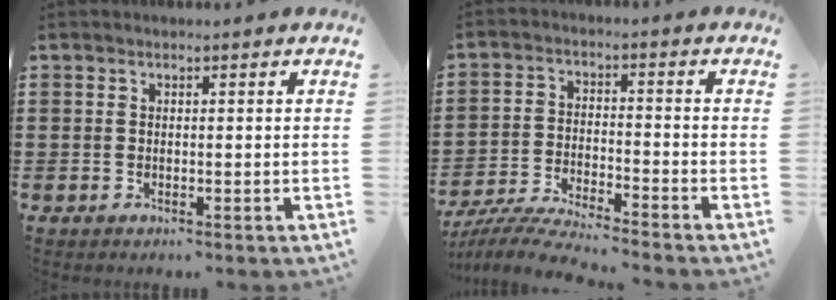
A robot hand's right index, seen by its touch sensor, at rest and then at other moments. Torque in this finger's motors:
{"motor_torque": [-0.38, 0.93, 0.10, 0.09]}